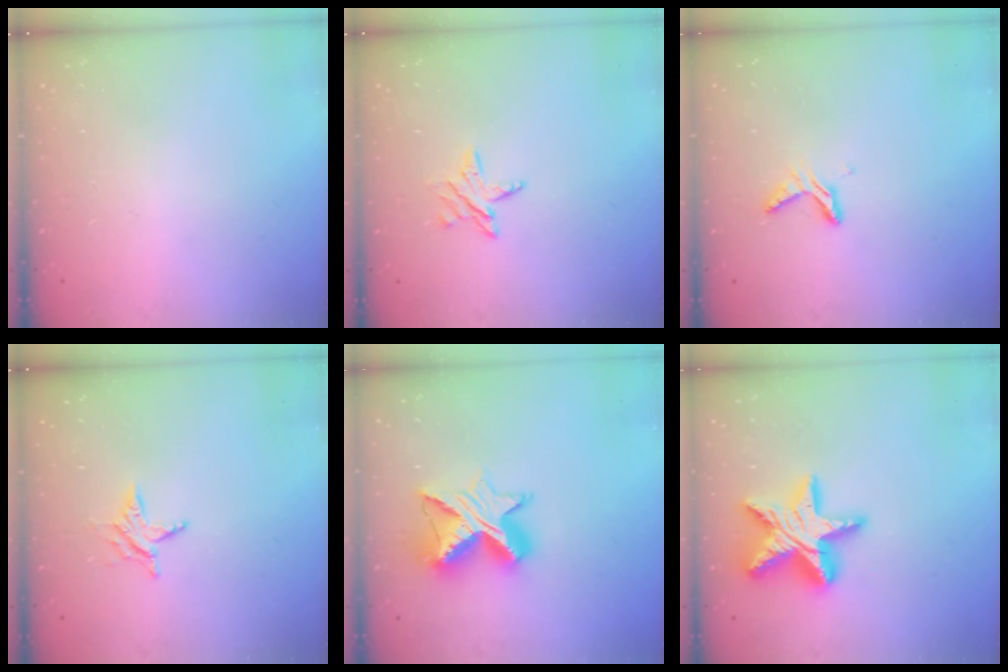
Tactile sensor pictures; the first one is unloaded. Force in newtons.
{"total": 5.9, "press": 5.9, "slide": 0.6}
{"total": 5.4, "press": 5.4, "slide": 0.5}
{"total": 4.4, "press": 4.4, "slide": 0.5}
{"total": 11.8, "press": 11.8, "slide": 0.9}
{"total": 18.3, "press": 18.3, "slide": 1.2}